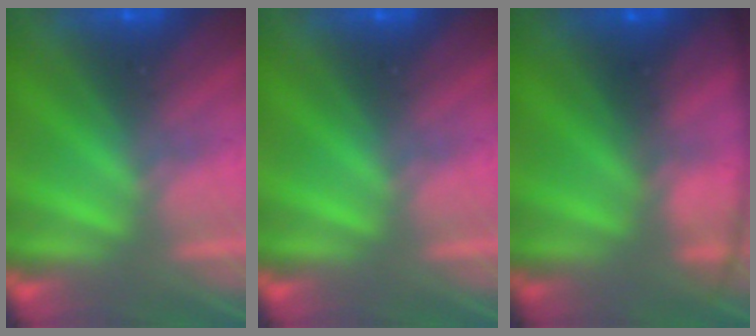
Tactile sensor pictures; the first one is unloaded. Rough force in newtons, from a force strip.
{"total": 0.0}
{"total": 7.5}